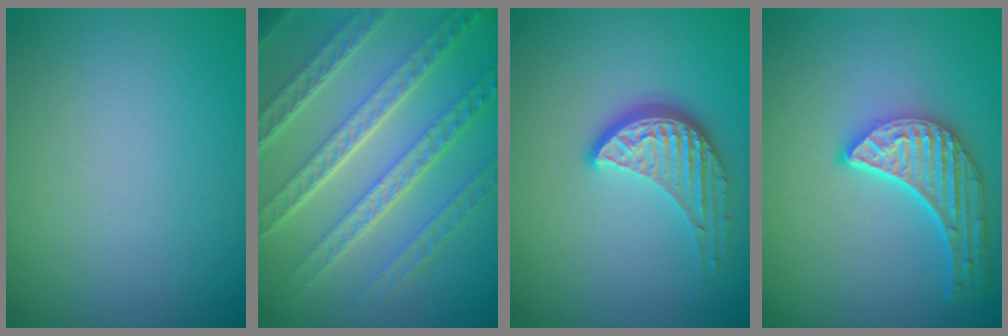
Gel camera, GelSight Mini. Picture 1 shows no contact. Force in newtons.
{"total": 8.2, "press": 5.8, "slide": 5.8}
{"total": 4.0, "press": 3.0, "slide": 2.7}
{"total": 5.1, "press": 4.0, "slide": 3.2}